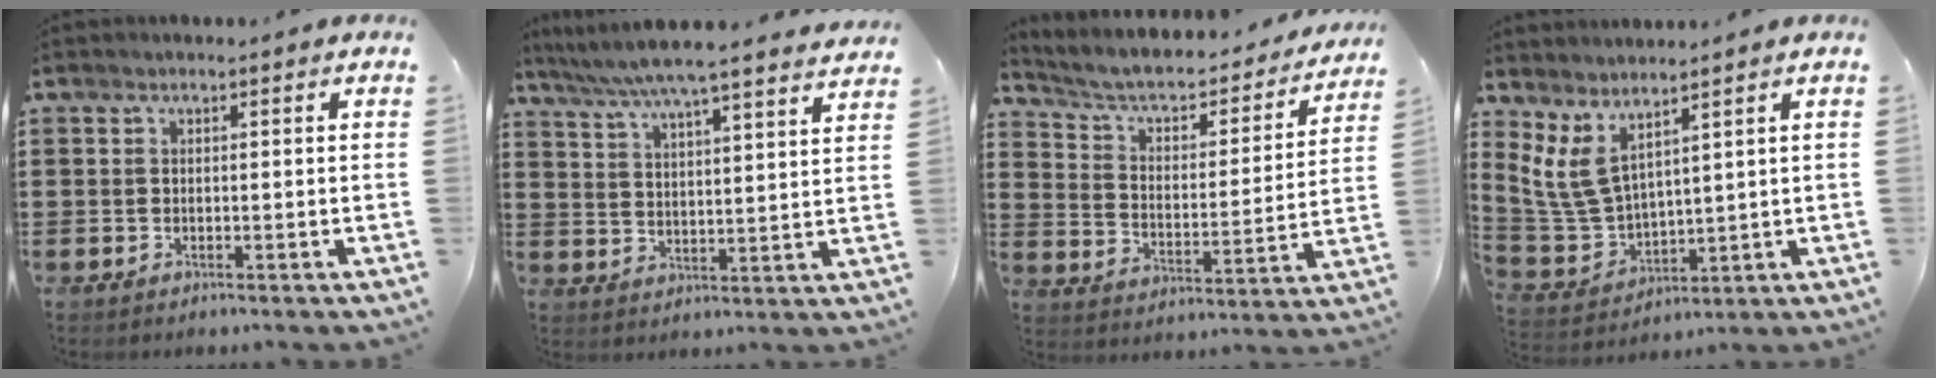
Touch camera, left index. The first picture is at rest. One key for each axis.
{"total": 6.3, "fx": 5.7, "fy": -0.5, "fz": 2.5, "tx": -0.073, "ty": -0.034, "tz": 0.096}
{"total": 4.4, "fx": 3.5, "fy": 1.7, "fz": 2.1, "tx": -0.061, "ty": -0.027, "tz": 0.050}
{"total": 7.3, "fx": 4.6, "fy": 3.6, "fz": 4.5, "tx": -0.134, "ty": -0.019, "tz": 0.081}